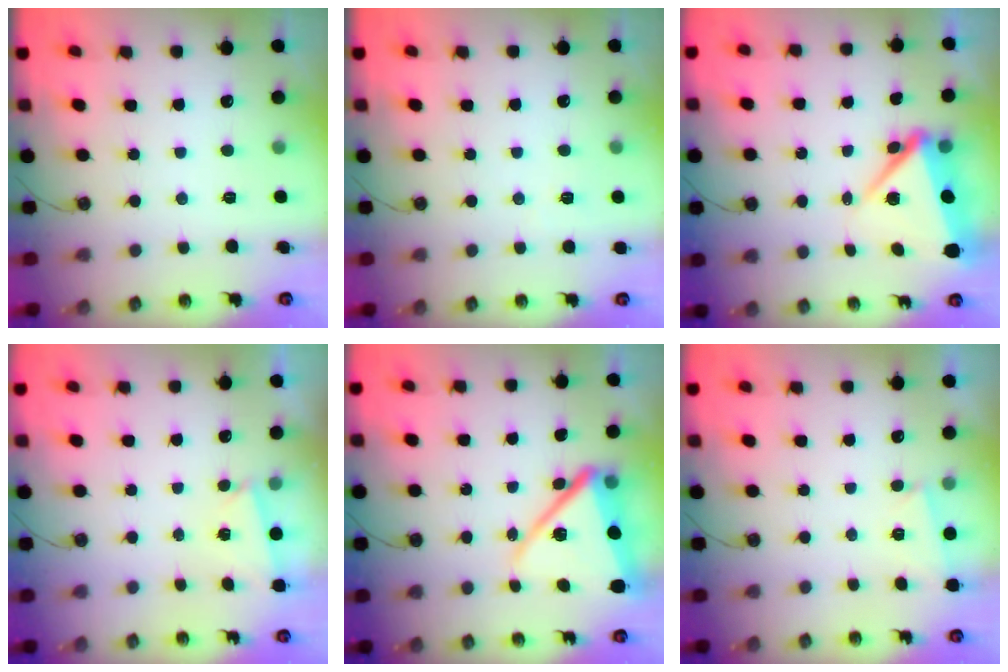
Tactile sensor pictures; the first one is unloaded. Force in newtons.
{"total": 2.8, "press": 2.0, "slide": 2.0}
{"total": 7.5, "press": 7.3, "slide": 1.8}
{"total": 1.2, "press": 1.1, "slide": 0.5}
{"total": 16.8, "press": 16.8, "slide": 1.5}
{"total": 2.1, "press": 2.1, "slide": 0.5}